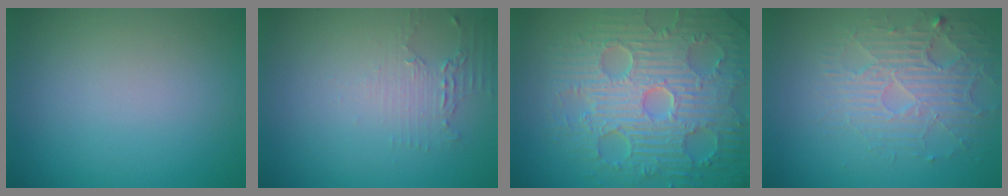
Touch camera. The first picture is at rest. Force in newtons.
{"total": 2.2, "press": 1.6, "slide": 1.5}
{"total": 9.2, "press": 6.8, "slide": 6.2}
{"total": 3.9, "press": 3.5, "slide": 1.6}